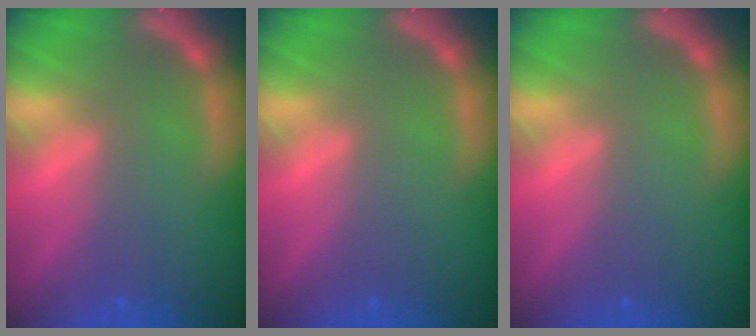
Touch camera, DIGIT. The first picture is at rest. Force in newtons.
{"total": 0.0}
{"total": 0.0}